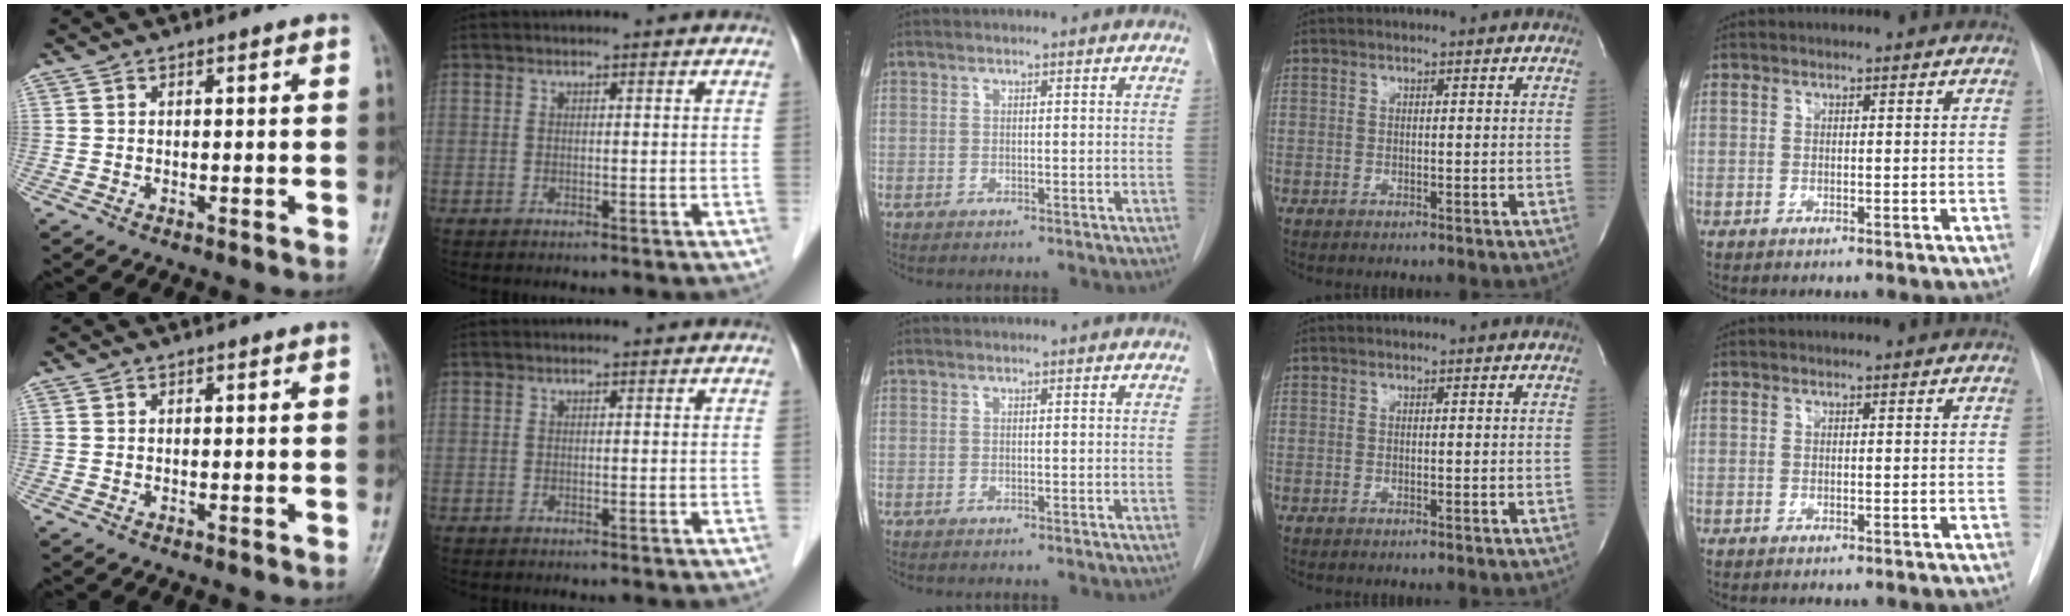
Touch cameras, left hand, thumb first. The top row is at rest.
{}